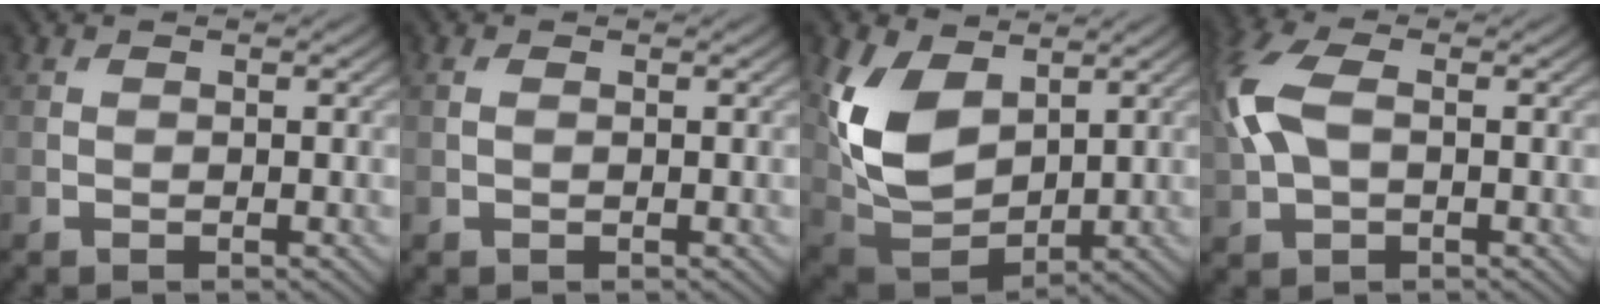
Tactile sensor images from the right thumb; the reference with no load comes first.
{"total": 0.7, "force": [0.2, 0.4, 0.6], "torque": [-0.017, 0.003, 0.002]}
{"total": 12.1, "force": [3.9, 7.7, 8.5], "torque": [-0.215, -0.004, 0.080]}
{"total": 8.1, "force": [0.9, 4.6, 6.6], "torque": [-0.192, 0.015, 0.011]}